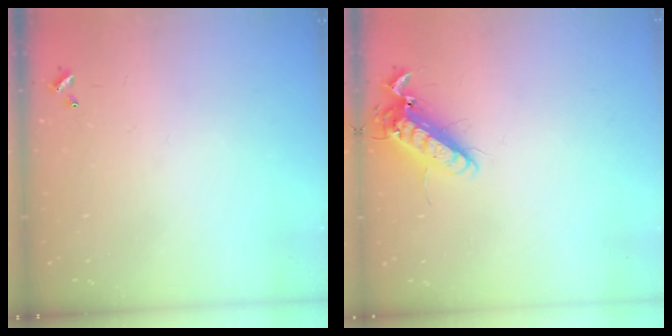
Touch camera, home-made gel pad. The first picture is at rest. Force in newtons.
{"total": 12.5, "press": 12.3, "slide": 2.1}